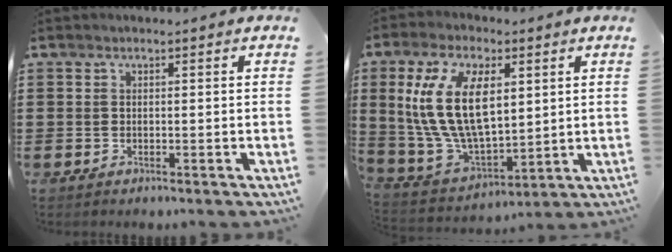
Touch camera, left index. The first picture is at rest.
{"total": 14.6, "force": [4.3, 7.5, 11.7], "torque": [-0.268, 0.004, 0.078]}